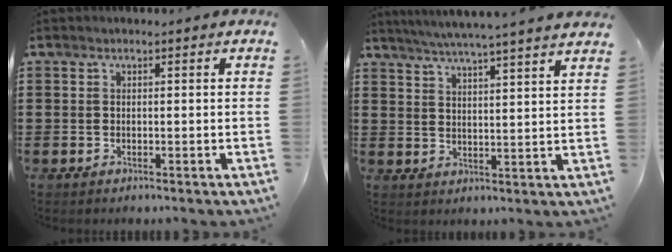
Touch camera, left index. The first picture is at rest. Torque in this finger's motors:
{"motor_torque": [2.14, 0.00, 0.32, 0.10]}